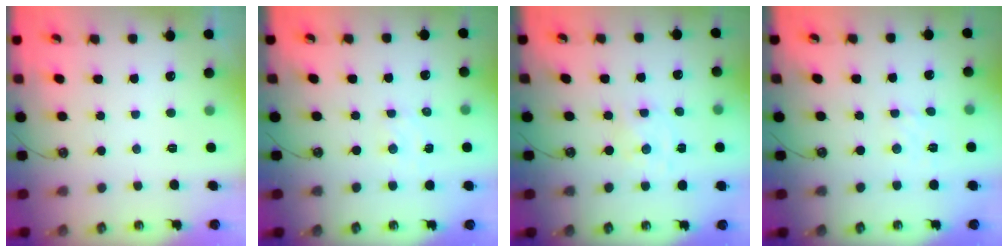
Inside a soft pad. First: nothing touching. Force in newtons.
{"total": 3.6, "press": 3.6, "slide": 0.6}
{"total": 0.8, "press": 0.8, "slide": 0.1}
{"total": 2.4, "press": 2.4, "slide": 0.2}